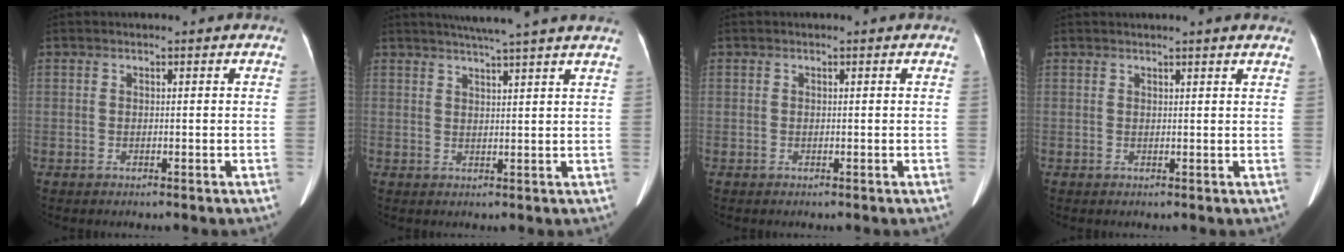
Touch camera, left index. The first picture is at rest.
{"total": 10.4, "force": [8.8, -1.0, 5.4], "torque": [-0.081, 0.023, 0.104]}
{"total": 0.0}
{"total": 4.1, "force": [3.7, -0.3, 1.7], "torque": [-0.025, 0.017, 0.035]}